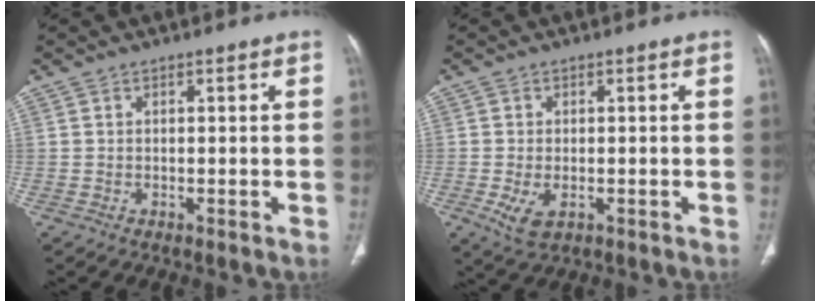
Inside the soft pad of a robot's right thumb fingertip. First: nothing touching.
{"total": 4.5, "force": [-1.4, 2.6, 3.5], "torque": [-0.070, -0.008, -0.017]}